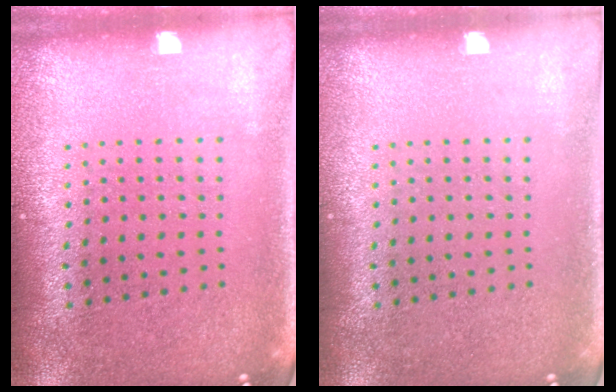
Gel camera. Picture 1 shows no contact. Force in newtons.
{"total": 0.0}